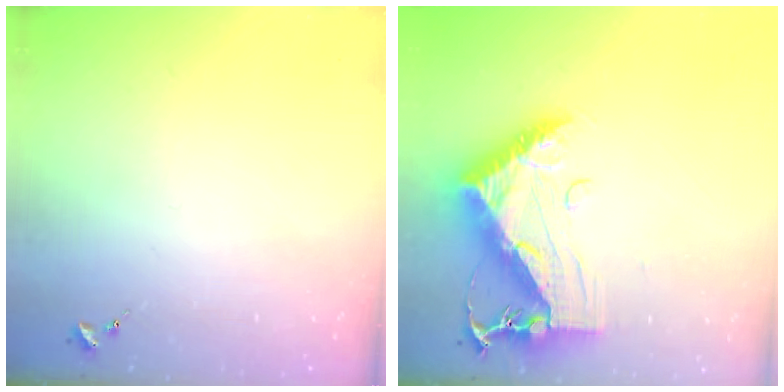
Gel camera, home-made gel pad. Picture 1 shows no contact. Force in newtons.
{"total": 14.1, "press": 14.0, "slide": 1.3}